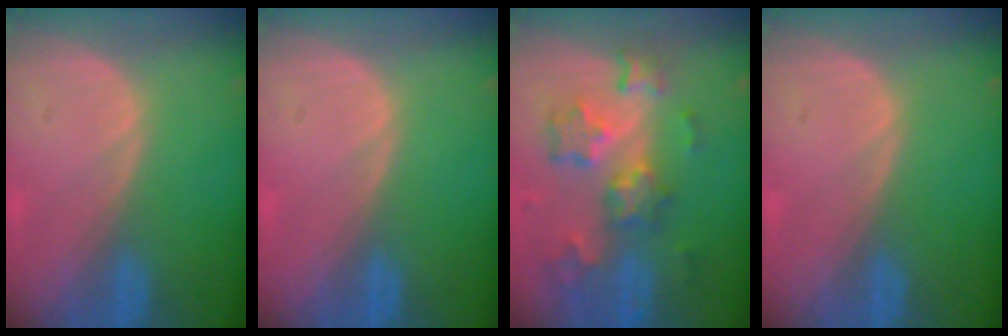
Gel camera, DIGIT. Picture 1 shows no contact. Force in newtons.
{"total": 0.0}
{"total": 8.9, "press": 7.9, "slide": 4.2}
{"total": 0.0}